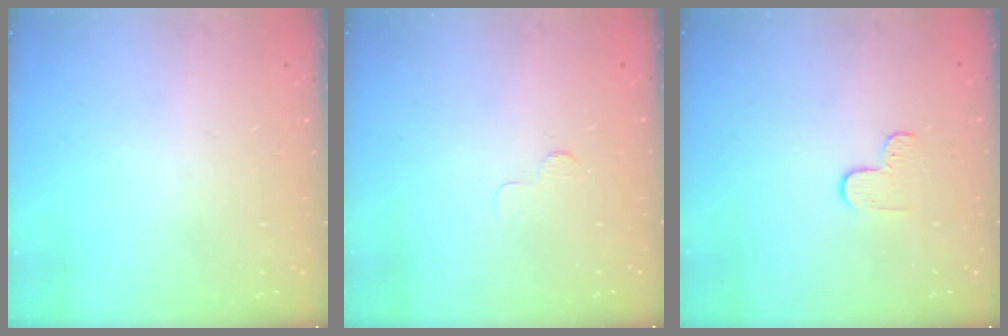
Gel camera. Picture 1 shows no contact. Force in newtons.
{"total": 2.1, "press": 2.1, "slide": 0.2}
{"total": 4.0, "press": 4.0, "slide": 0.3}